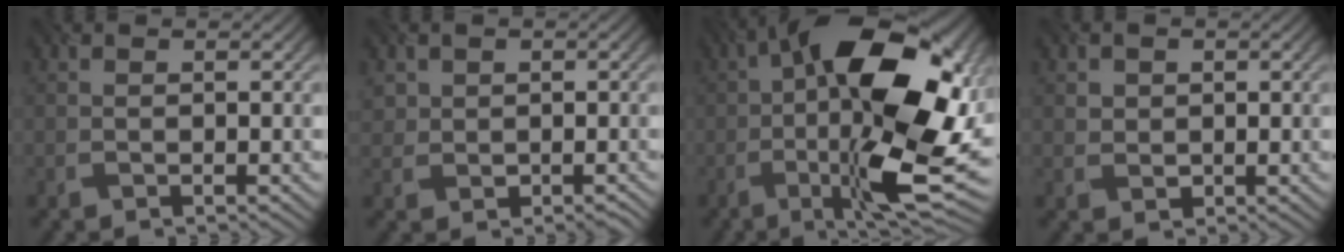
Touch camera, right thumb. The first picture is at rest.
{"total": 2.6, "force": [0.4, 2.5, 0.5], "torque": [-0.006, -0.006, 0.009]}
{"total": 19.4, "force": [-0.8, 7.3, 17.9], "torque": [-0.288, 0.015, -0.021]}
{"total": 1.8, "force": [0.4, 1.7, 0.4], "torque": [-0.011, -0.005, 0.007]}